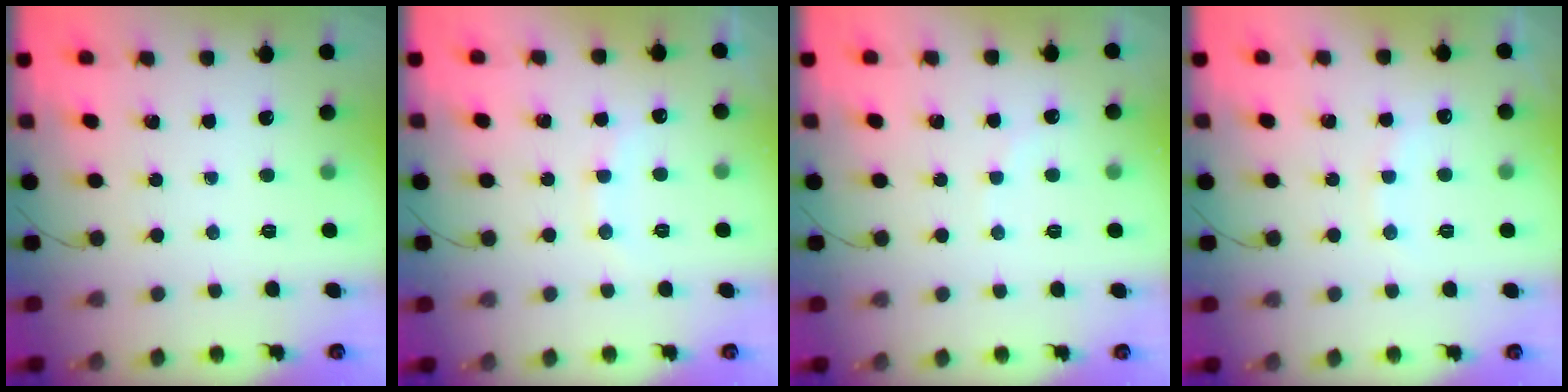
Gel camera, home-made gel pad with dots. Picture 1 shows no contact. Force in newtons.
{"total": 8.2, "press": 8.1, "slide": 1.3}
{"total": 3.7, "press": 3.7, "slide": 0.5}
{"total": 7.5, "press": 7.4, "slide": 1.3}